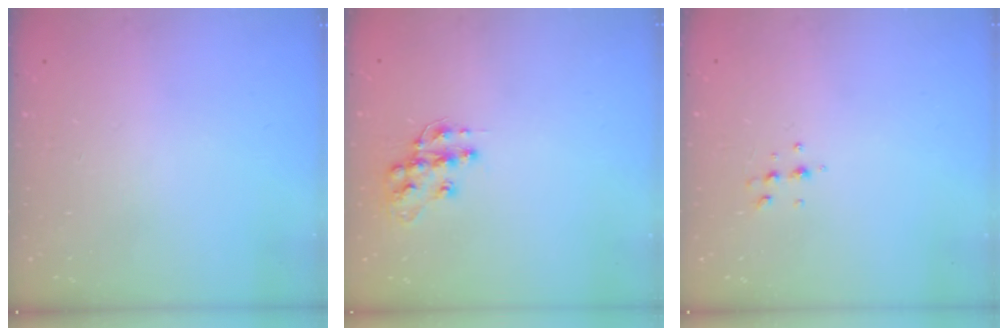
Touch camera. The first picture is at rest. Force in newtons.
{"total": 11.6, "press": 11.5, "slide": 0.8}
{"total": 4.7, "press": 4.6, "slide": 1.0}